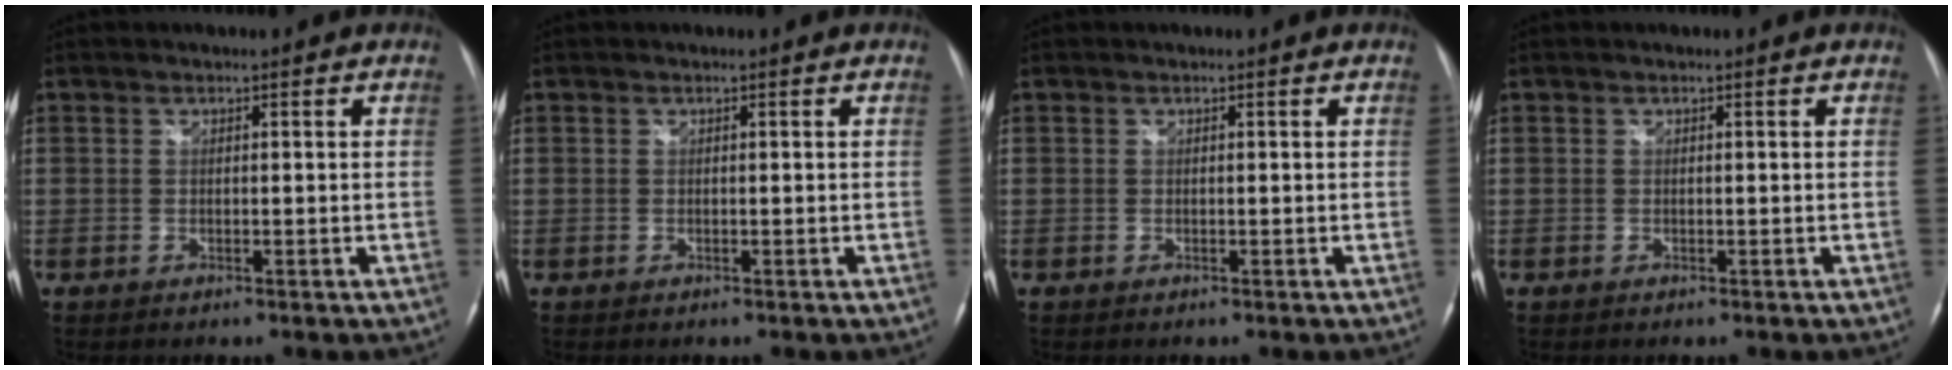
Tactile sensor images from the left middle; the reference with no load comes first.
{"total": 0.0}
{"total": 0.0}
{"total": 0.0}